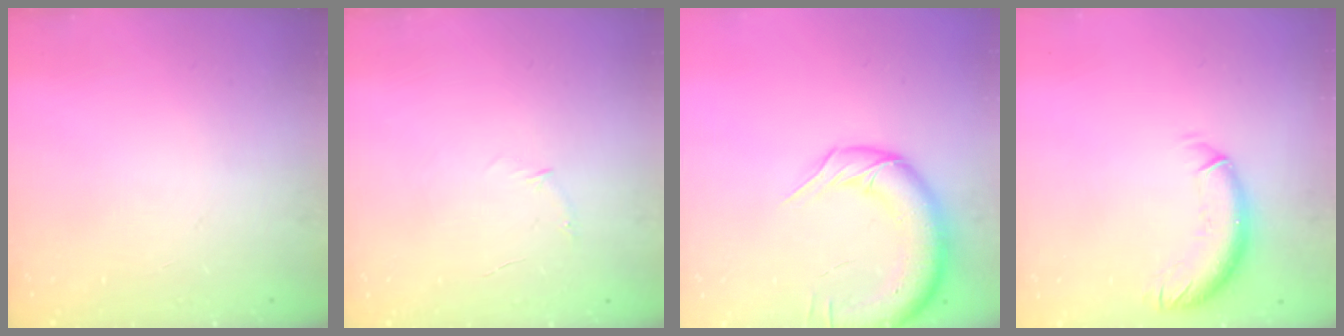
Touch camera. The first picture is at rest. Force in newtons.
{"total": 3.7, "press": 3.6, "slide": 1.0}
{"total": 13.9, "press": 13.4, "slide": 3.7}
{"total": 10.0, "press": 9.9, "slide": 1.9}